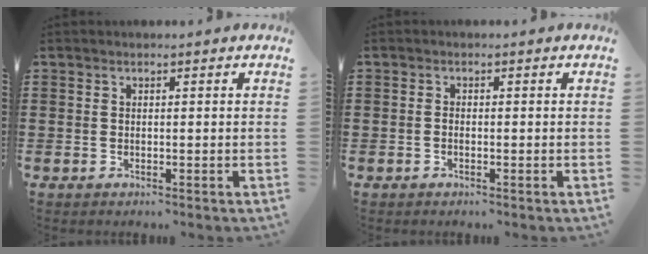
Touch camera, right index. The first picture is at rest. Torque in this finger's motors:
{"motor_torque": [0.25, 0.98, -0.01, -0.01]}